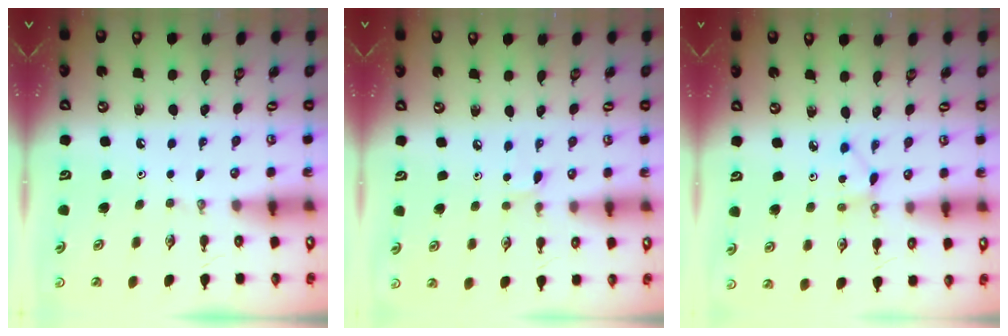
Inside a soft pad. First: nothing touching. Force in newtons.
{"total": 2.2, "press": 2.1, "slide": 0.3}
{"total": 2.8, "press": 2.8, "slide": 0.3}